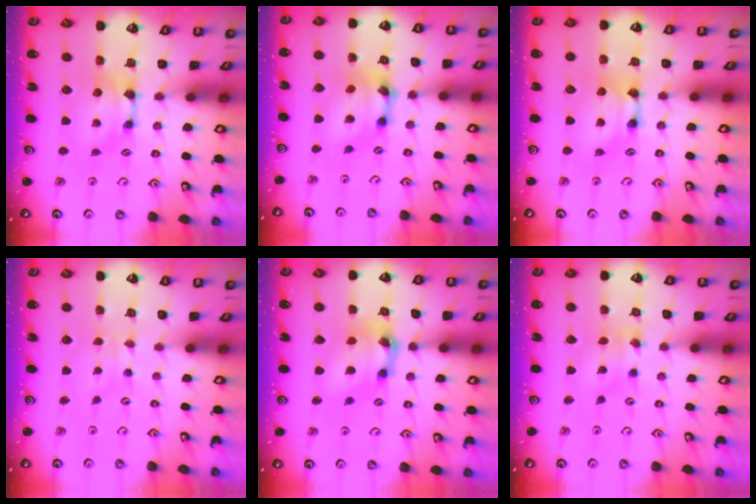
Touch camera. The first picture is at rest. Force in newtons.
{"total": 5.3, "press": 4.7, "slide": 2.5}
{"total": 1.9, "press": 1.9, "slide": 0.1}
{"total": 2.9, "press": 2.9, "slide": 0.4}
{"total": 7.0, "press": 6.6, "slide": 2.3}
{"total": 1.9, "press": 1.5, "slide": 1.2}